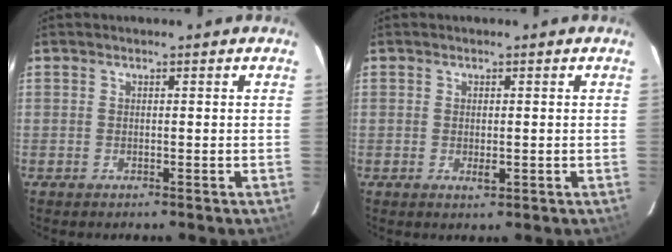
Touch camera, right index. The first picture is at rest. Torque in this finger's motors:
{"motor_torque": [0.27, 0.03, 0.12, 0.03]}